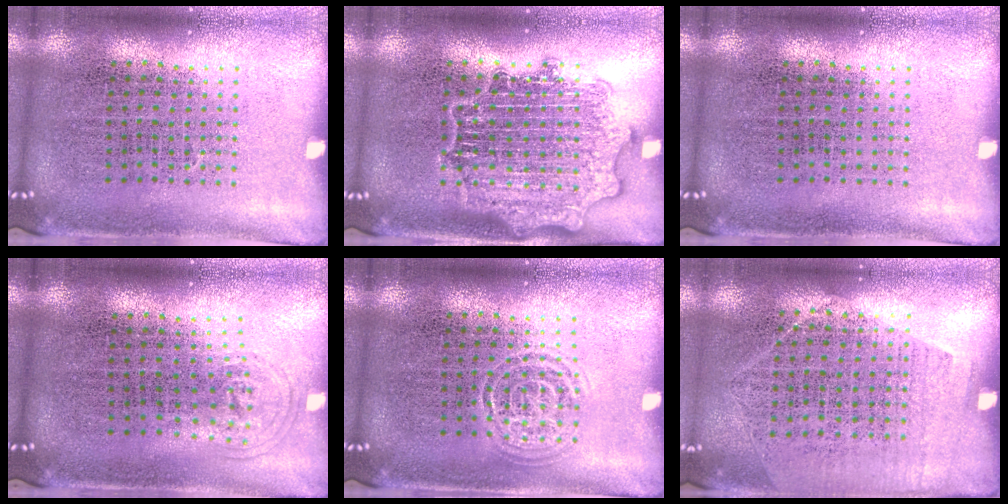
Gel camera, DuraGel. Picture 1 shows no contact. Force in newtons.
{"total": 3.1, "press": 3.0, "slide": 0.5}
{"total": 0.0}
{"total": 0.8, "press": 0.6, "slide": 0.5}
{"total": 0.8, "press": 0.8, "slide": 0.1}
{"total": 1.3, "press": 1.0, "slide": 0.7}